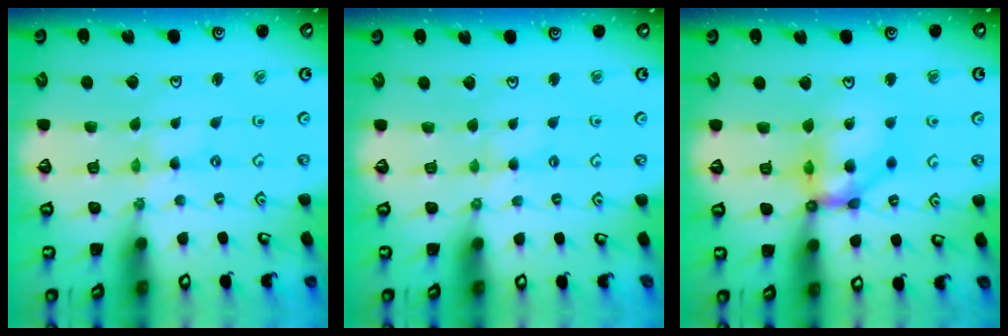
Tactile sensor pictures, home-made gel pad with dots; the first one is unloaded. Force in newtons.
{"total": 2.3, "press": 2.3, "slide": 0.4}
{"total": 12.7, "press": 12.6, "slide": 1.4}